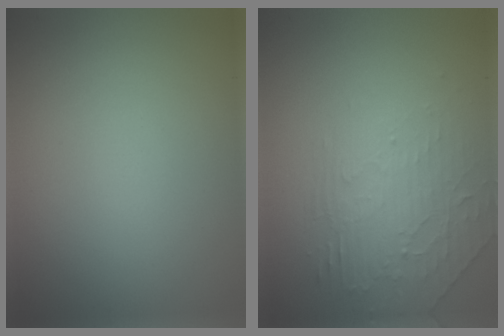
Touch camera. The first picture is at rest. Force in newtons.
{"total": 2.2, "press": 1.5, "slide": 1.7}